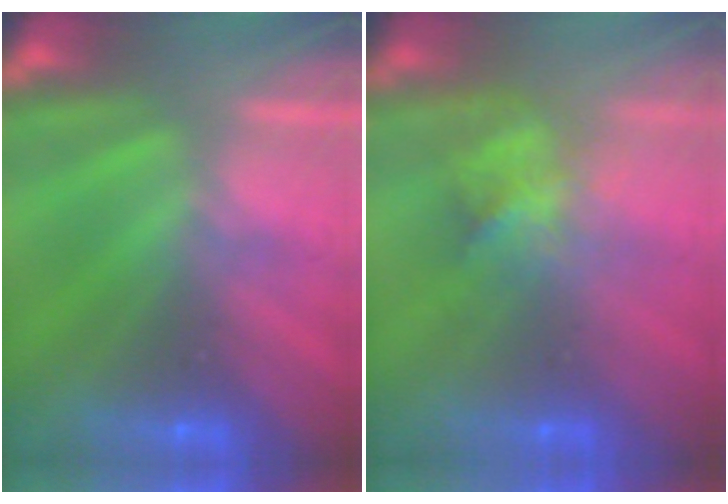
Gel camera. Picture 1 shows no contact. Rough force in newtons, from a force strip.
{"total": 2.9}